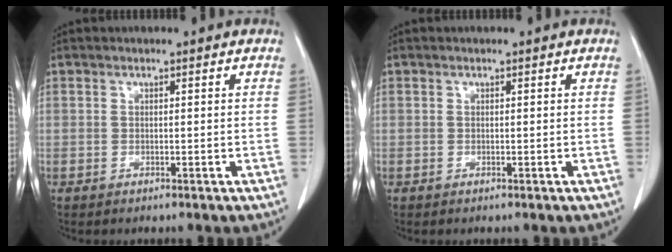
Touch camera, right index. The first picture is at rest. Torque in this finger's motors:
{"motor_torque": [0.00, 0.00, 0.01, 0.00]}